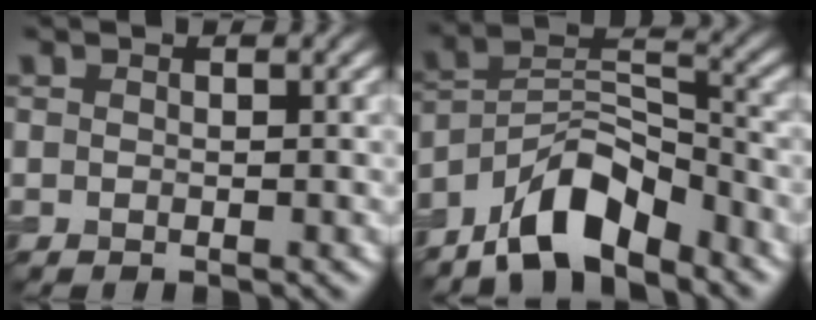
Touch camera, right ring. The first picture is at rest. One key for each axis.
{"total": 7.6, "fx": -5.8, "fy": 2.8, "fz": 4.2, "tx": -0.061, "ty": 0.008, "tz": -0.112}